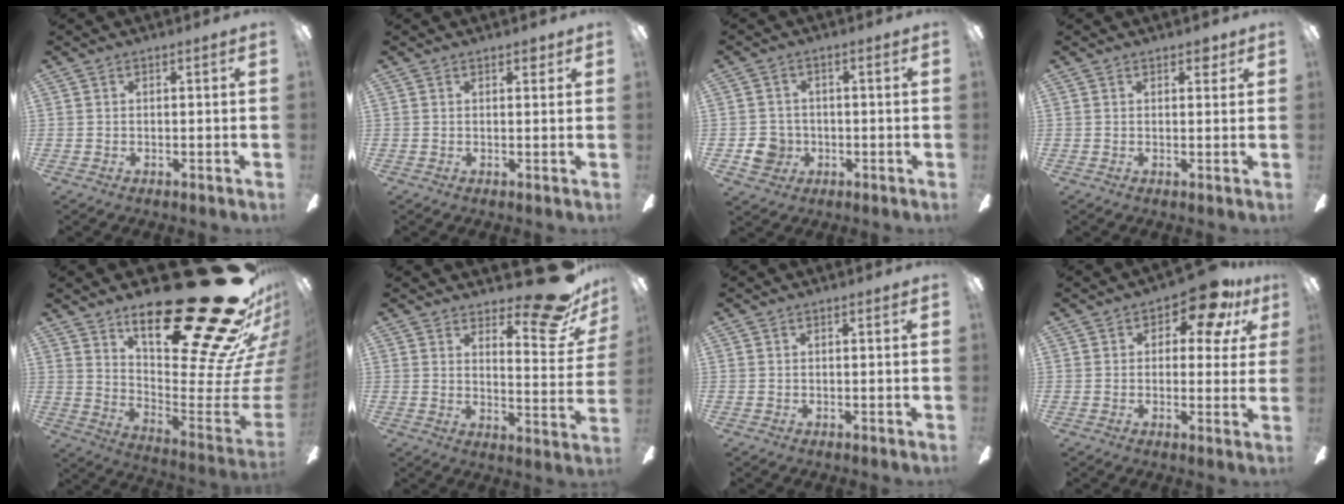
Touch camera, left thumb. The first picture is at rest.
{"total": 1.8, "force": [1.3, 0.7, 1.0], "torque": [-0.004, -0.004, 0.020]}
{"total": 5.9, "force": [-1.5, 5.4, 1.7], "torque": [-0.031, 0.011, -0.026]}
{"total": 2.3, "force": [1.6, 1.2, 1.3], "torque": [-0.002, -0.006, 0.023]}
{"total": 34.0, "force": [21.3, 9.4, 24.8], "torque": [-0.277, -0.181, 0.374]}
{"total": 15.4, "force": [11.0, 4.7, 9.7], "torque": [-0.119, -0.082, 0.178]}
{"total": 0.0}
{"total": 10.2, "force": [5.6, 5.0, 6.9], "torque": [-0.081, -0.025, 0.093]}